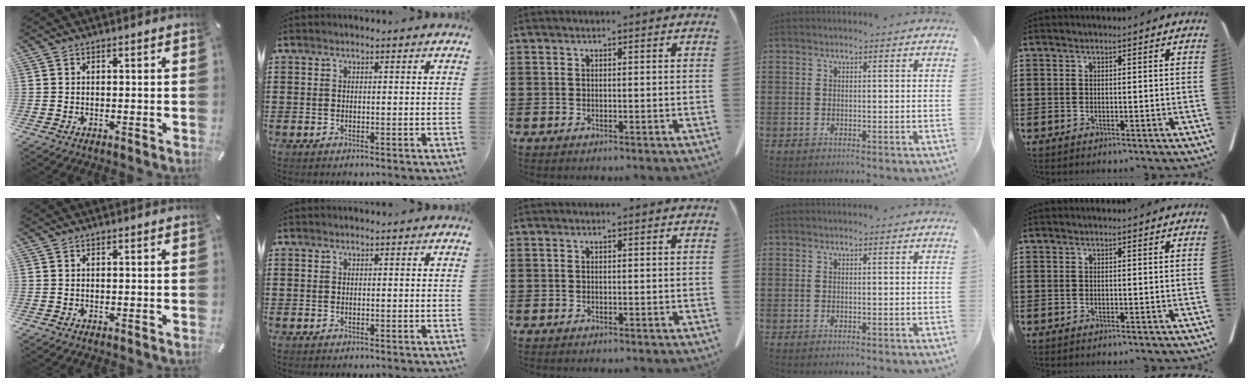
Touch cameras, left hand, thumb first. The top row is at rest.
{}